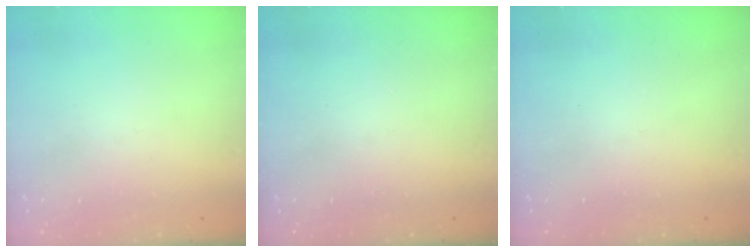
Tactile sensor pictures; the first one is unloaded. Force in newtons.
{"total": 1.7, "press": 1.7, "slide": 0.2}
{"total": 0.0}